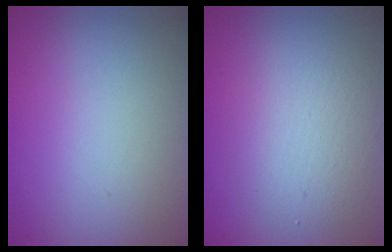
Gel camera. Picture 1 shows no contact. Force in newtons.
{"total": 3.4, "press": 3.4, "slide": 0.2}